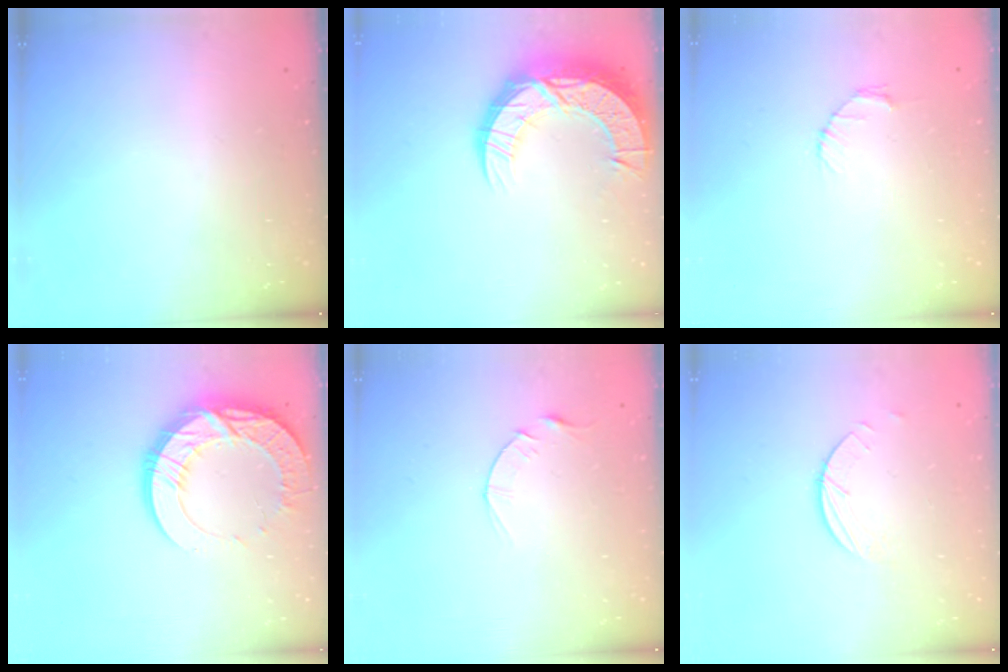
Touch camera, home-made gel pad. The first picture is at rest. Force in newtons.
{"total": 17.6, "press": 17.6, "slide": 1.4}
{"total": 2.7, "press": 2.7, "slide": 0.4}
{"total": 18.8, "press": 18.8, "slide": 1.7}
{"total": 3.9, "press": 3.9, "slide": 0.5}
{"total": 1.5, "press": 1.5, "slide": 0.1}